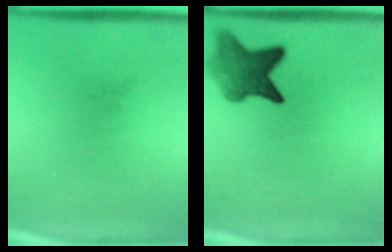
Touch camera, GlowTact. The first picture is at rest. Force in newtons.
{"total": 6.2}